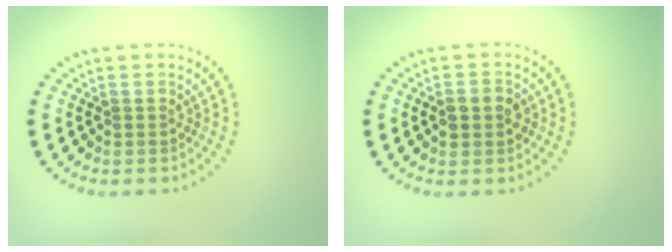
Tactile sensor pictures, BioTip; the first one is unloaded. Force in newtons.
{"total": 2.1, "press": 2.1, "slide": 0.0}